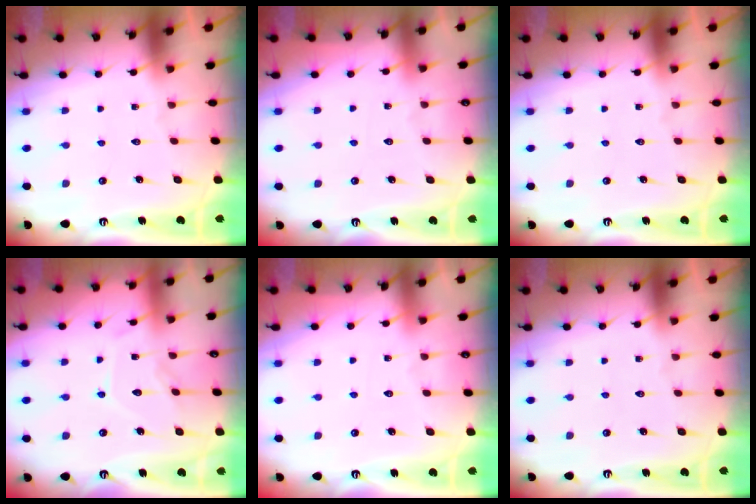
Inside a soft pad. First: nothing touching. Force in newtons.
{"total": 2.2, "press": 2.2, "slide": 0.3}
{"total": 0.0}
{"total": 9.0, "press": 8.9, "slide": 0.8}
{"total": 2.2, "press": 2.2, "slide": 0.3}
{"total": 0.0}